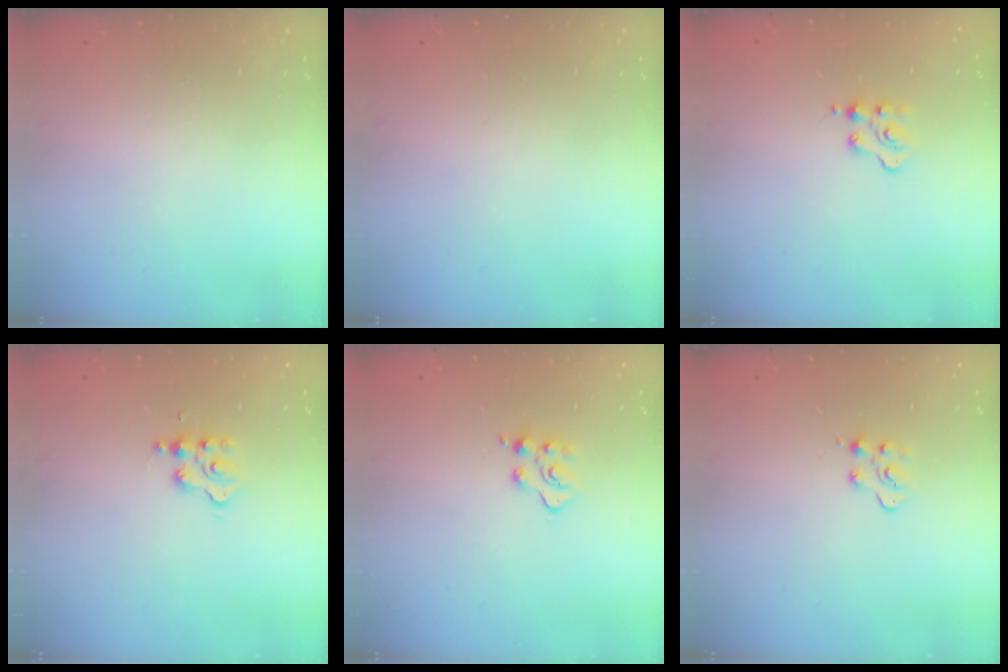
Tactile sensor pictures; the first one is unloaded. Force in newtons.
{"total": 0.0}
{"total": 2.4, "press": 2.4, "slide": 0.4}
{"total": 2.8, "press": 2.8, "slide": 0.3}
{"total": 4.6, "press": 4.5, "slide": 0.6}
{"total": 4.0, "press": 4.0, "slide": 0.4}